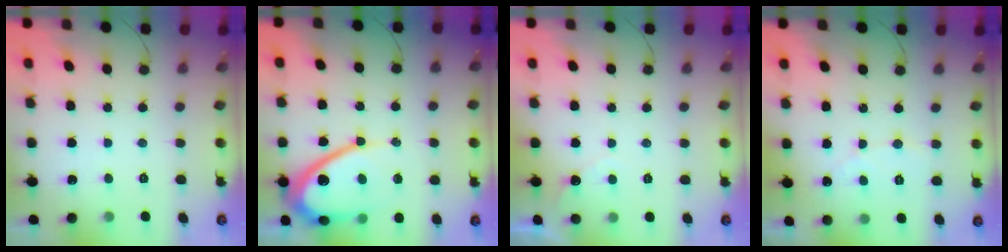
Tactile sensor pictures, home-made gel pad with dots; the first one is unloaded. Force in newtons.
{"total": 12.9, "press": 12.9, "slide": 1.2}
{"total": 2.6, "press": 2.6, "slide": 0.1}
{"total": 3.7, "press": 3.7, "slide": 0.3}